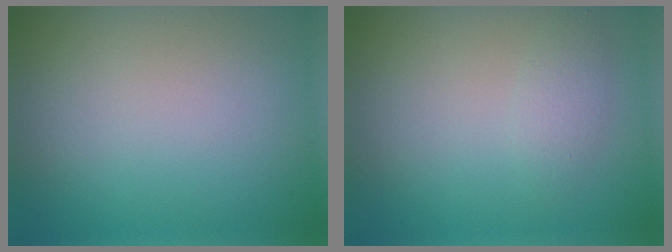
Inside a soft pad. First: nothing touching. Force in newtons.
{"total": 1.5, "press": 1.5, "slide": 0.1}